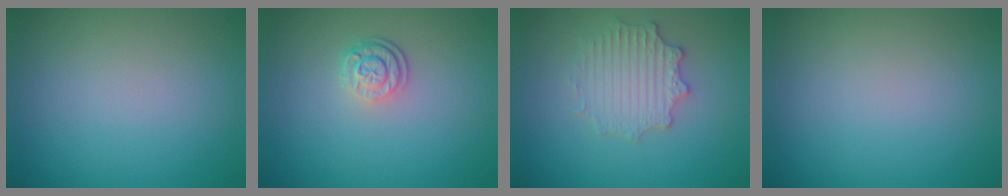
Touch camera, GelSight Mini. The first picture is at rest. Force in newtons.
{"total": 2.5, "press": 1.9, "slide": 1.6}
{"total": 2.9, "press": 2.9, "slide": 0.2}
{"total": 0.0}